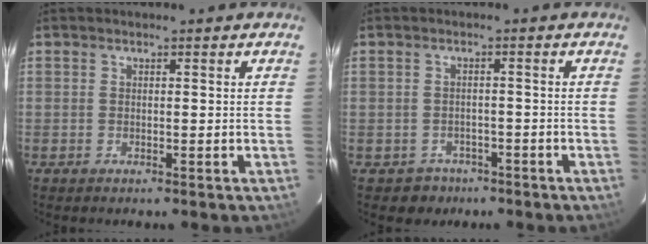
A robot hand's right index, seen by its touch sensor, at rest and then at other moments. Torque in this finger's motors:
{"motor_torque": [-0.14, 0.03, -0.13, -0.09]}